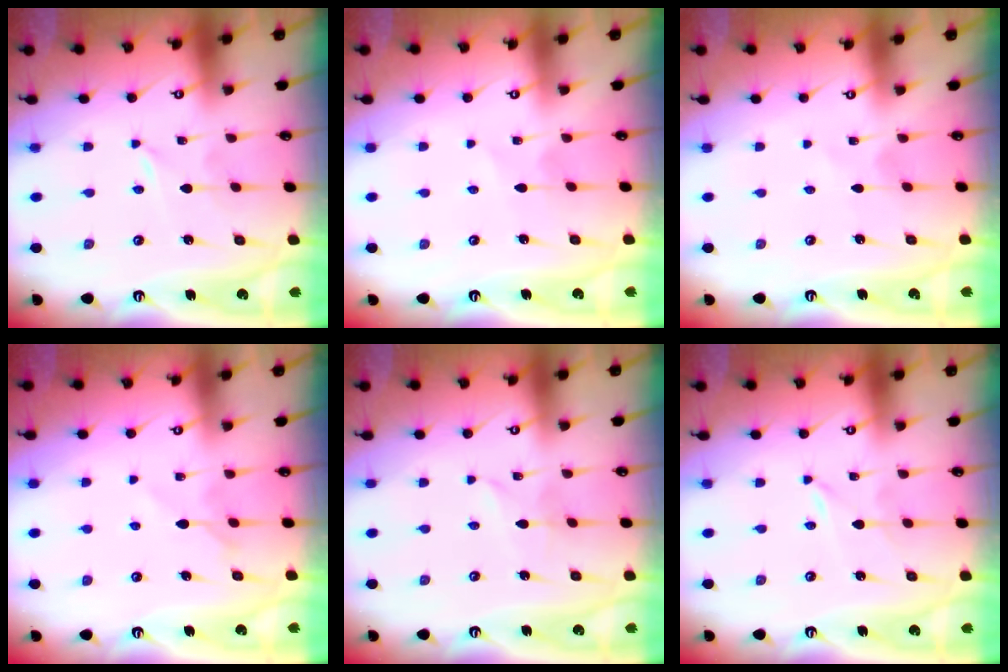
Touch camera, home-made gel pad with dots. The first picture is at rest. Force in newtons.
{"total": 4.3, "press": 4.2, "slide": 0.5}
{"total": 0.7, "press": 0.7, "slide": 0.1}
{"total": 6.3, "press": 6.2, "slide": 0.8}
{"total": 1.6, "press": 1.6, "slide": 0.2}
{"total": 0.0}